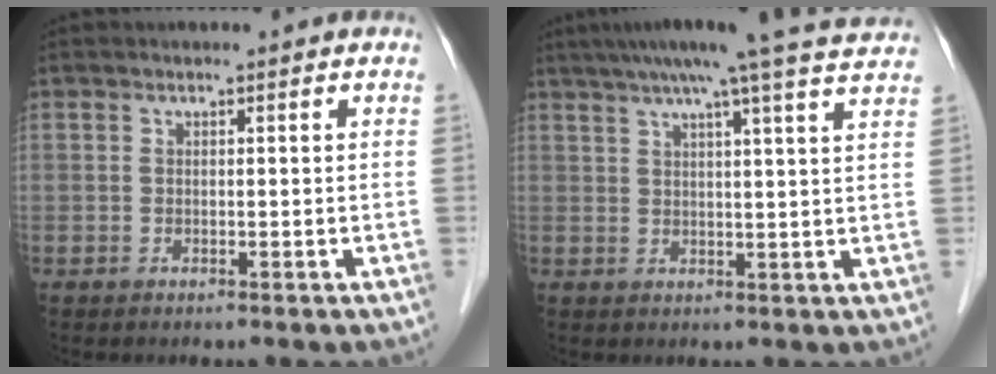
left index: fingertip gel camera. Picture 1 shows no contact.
{"total": 17.3, "force": [14.7, -1.1, 9.1], "torque": [-0.147, 0.011, 0.183]}